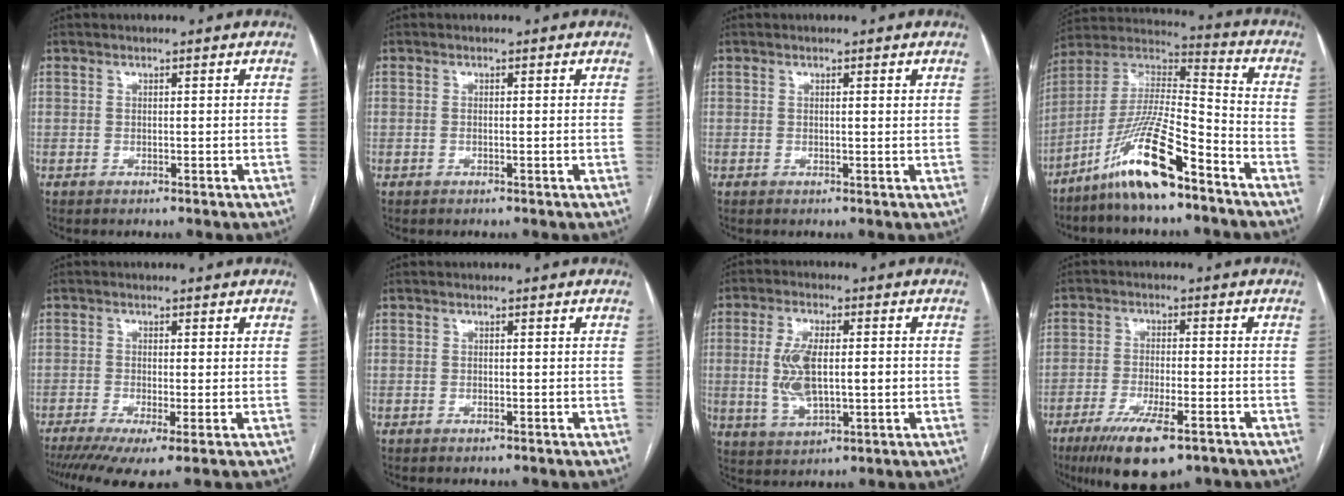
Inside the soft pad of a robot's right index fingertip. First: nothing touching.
{"total": 0.7, "force": [-0.1, 0.1, 0.7], "torque": [-0.015, -0.001, 0.000]}
{"total": 0.7, "force": [0.3, 0.0, 0.6], "torque": [-0.011, 0.001, 0.004]}
{"total": 15.1, "force": [-9.8, 1.6, 11.4], "torque": [-0.232, -0.002, -0.183]}
{"total": 7.6, "force": [-4.3, 1.3, 6.1], "torque": [-0.099, -0.016, -0.073]}
{"total": 0.0}
{"total": 9.4, "force": [-0.1, 3.7, 8.6], "torque": [-0.178, 0.007, 0.006]}
{"total": 11.2, "force": [-7.2, 2.5, 8.2], "torque": [-0.142, -0.023, -0.113]}